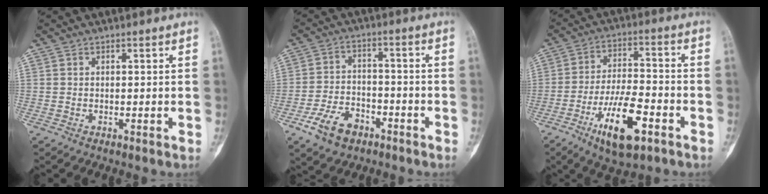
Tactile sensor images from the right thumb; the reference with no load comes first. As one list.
[{"total": 8.9, "force": [-5.1, 5.5, 4.8], "torque": [-0.073, 0.032, -0.090]}, {"total": 13.5, "force": [-6.4, 5.0, 10.8], "torque": [-0.182, 0.027, -0.107]}]